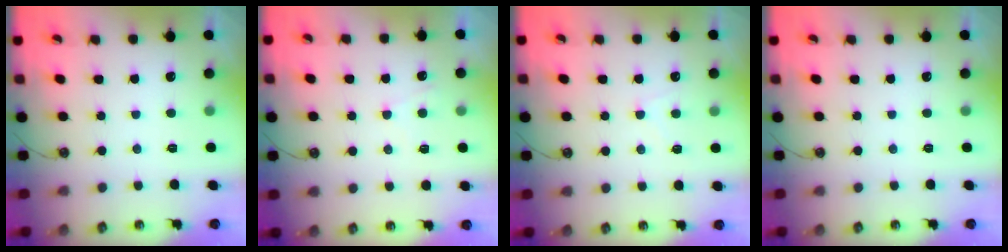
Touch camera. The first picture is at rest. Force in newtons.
{"total": 3.8, "press": 3.8, "slide": 0.5}
{"total": 2.9, "press": 2.9, "slide": 0.4}
{"total": 0.0}